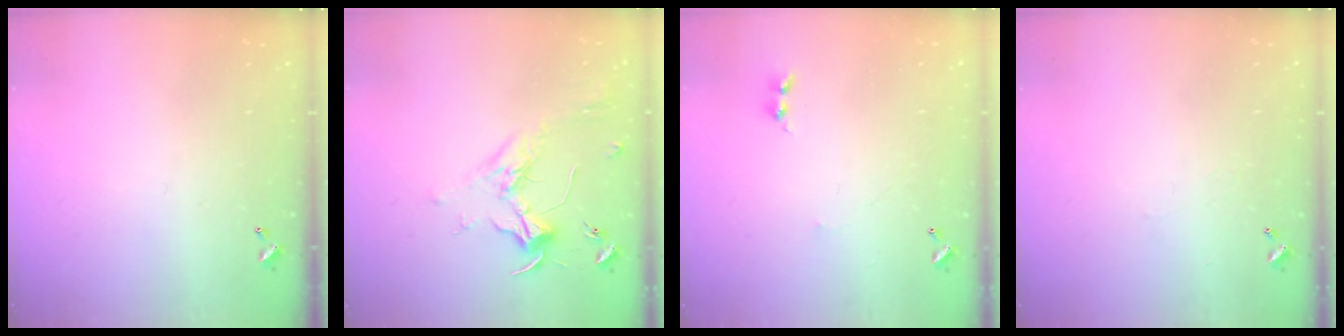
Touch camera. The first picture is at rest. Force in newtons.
{"total": 1.8, "press": 1.6, "slide": 0.6}
{"total": 0.8, "press": 0.7, "slide": 0.5}
{"total": 2.3, "press": 2.3, "slide": 0.4}